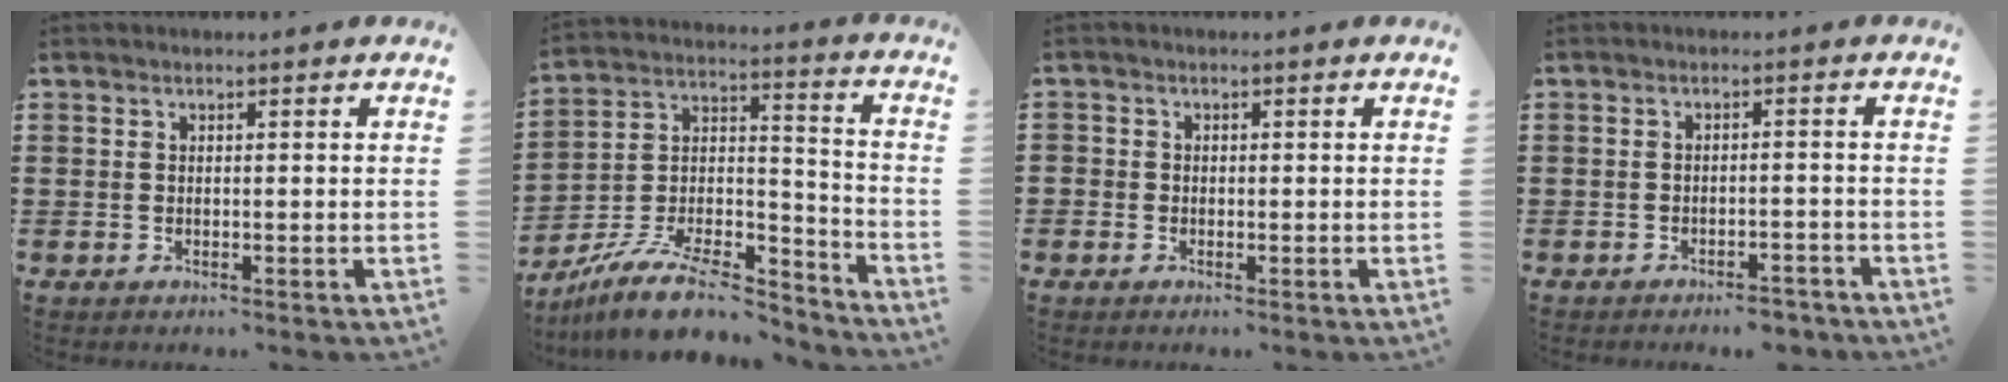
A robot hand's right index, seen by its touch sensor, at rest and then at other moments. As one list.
[{"total": 12.1, "force": [-10.2, 3.3, 5.6], "torque": [-0.097, 0.032, -0.195]}, {"total": 0.7, "force": [-0.4, 0.6, 0.0], "torque": [-0.002, 0.003, -0.010]}, {"total": 2.6, "force": [-2.5, 0.1, 0.7], "torque": [-0.016, -0.003, -0.049]}]